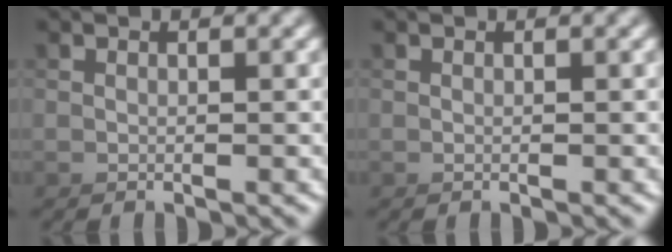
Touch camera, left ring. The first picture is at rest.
{"total": 0.0}